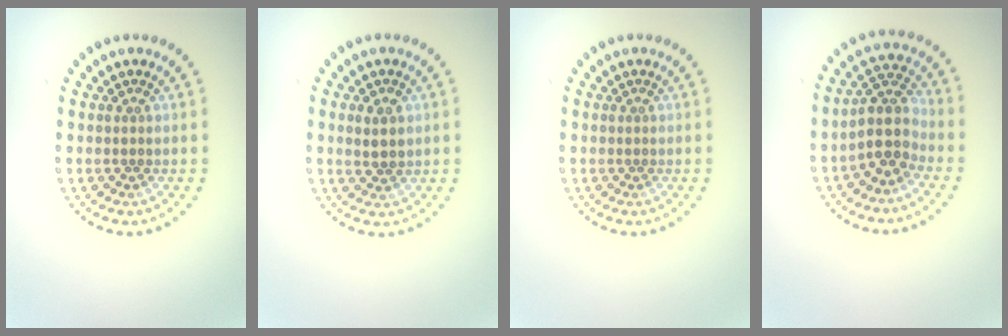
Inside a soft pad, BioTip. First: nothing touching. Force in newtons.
{"total": 1.7, "press": 1.6, "slide": 0.2}
{"total": 0.0}
{"total": 3.8, "press": 3.1, "slide": 2.1}